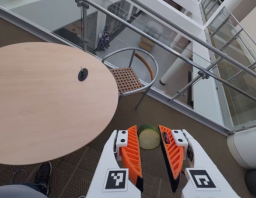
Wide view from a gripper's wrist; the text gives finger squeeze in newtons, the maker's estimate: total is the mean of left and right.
{"total": 8.6, "left": 8.7, "right": 8.4}